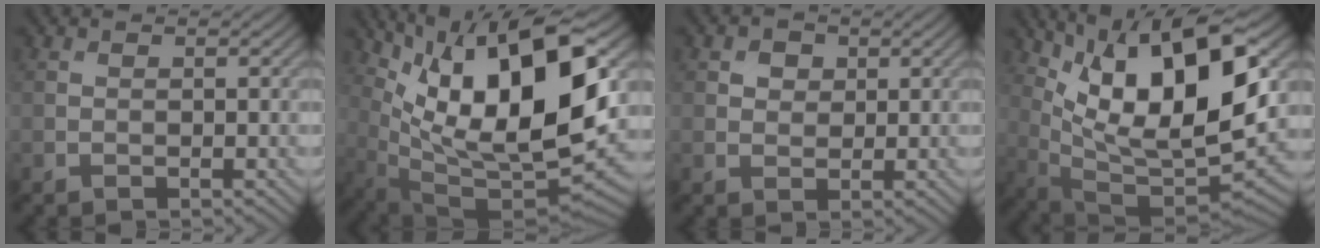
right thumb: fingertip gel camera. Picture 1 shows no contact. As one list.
[{"total": 18.0, "force": [6.3, 7.1, 15.3], "torque": [-0.285, 0.014, 0.115]}, {"total": 2.5, "force": [1.1, 2.0, 1.1], "torque": [-0.020, -0.004, 0.016]}, {"total": 16.3, "force": [6.5, 6.1, 13.7], "torque": [-0.262, 0.001, 0.123]}]